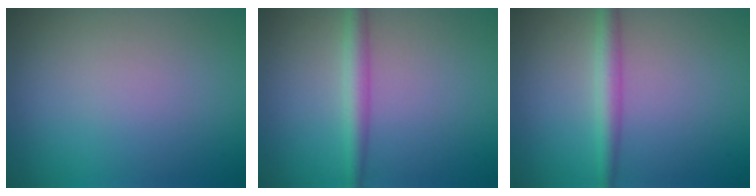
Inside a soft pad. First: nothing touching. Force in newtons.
{"total": 2.5, "press": 2.5, "slide": 0.1}
{"total": 2.6, "press": 2.6, "slide": 0.1}